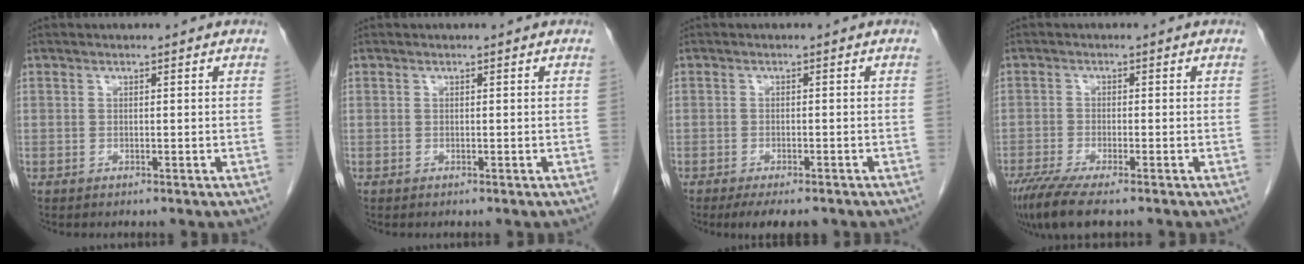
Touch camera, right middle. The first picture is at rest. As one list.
[{"total": 0.0}, {"total": 5.7, "force": [-4.4, 1.8, 3.1], "torque": [-0.039, -0.008, -0.065]}, {"total": 7.3, "force": [-5.5, 0.8, 4.8], "torque": [-0.083, -0.018, -0.094]}]